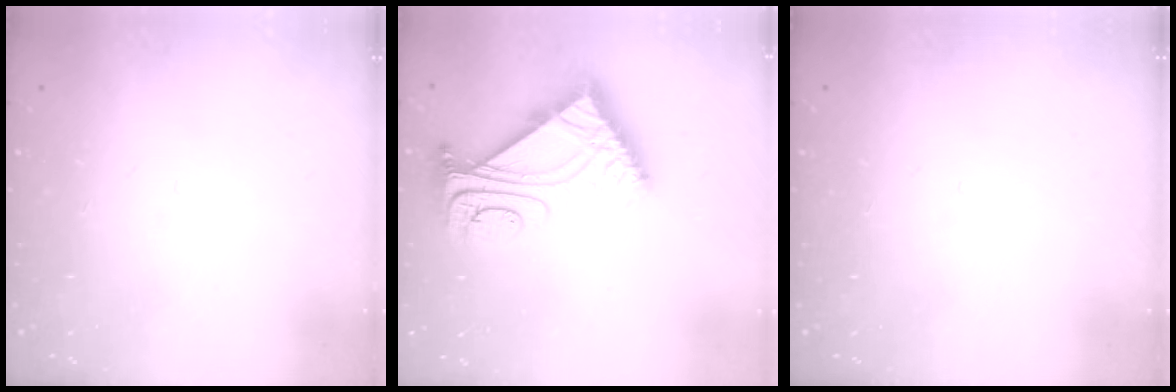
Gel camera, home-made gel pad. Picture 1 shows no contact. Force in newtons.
{"total": 9.6, "press": 9.6, "slide": 0.9}
{"total": 0.0}